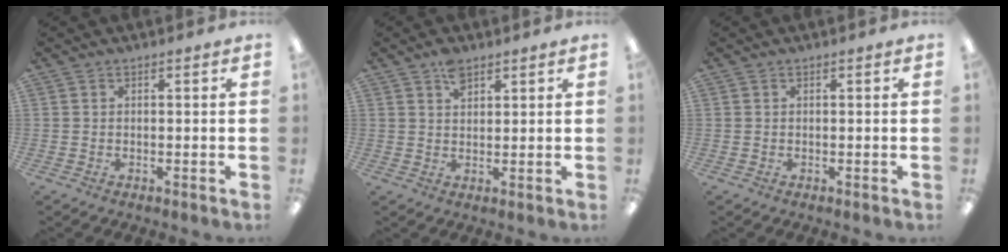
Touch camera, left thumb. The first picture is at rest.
{"total": 4.0, "force": [2.7, 2.1, 2.0], "torque": [-0.031, -0.007, 0.046]}
{"total": 0.0}